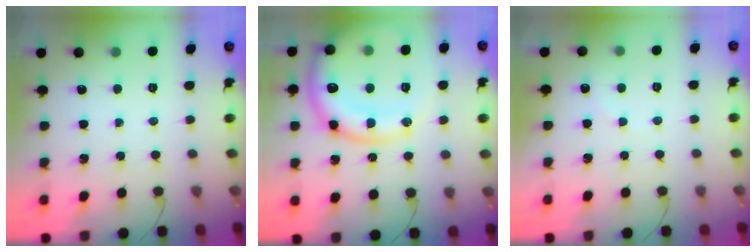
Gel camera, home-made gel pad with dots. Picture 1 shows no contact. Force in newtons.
{"total": 18.5, "press": 18.3, "slide": 2.3}
{"total": 4.8, "press": 4.6, "slide": 1.5}